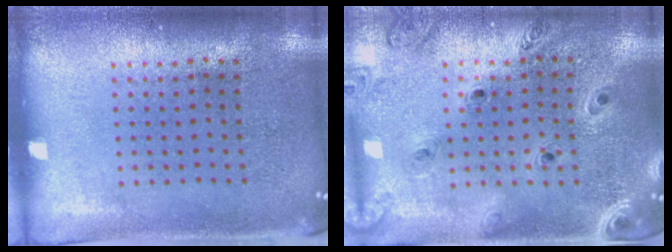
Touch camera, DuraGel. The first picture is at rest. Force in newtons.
{"total": 1.3, "press": 1.3, "slide": 0.2}